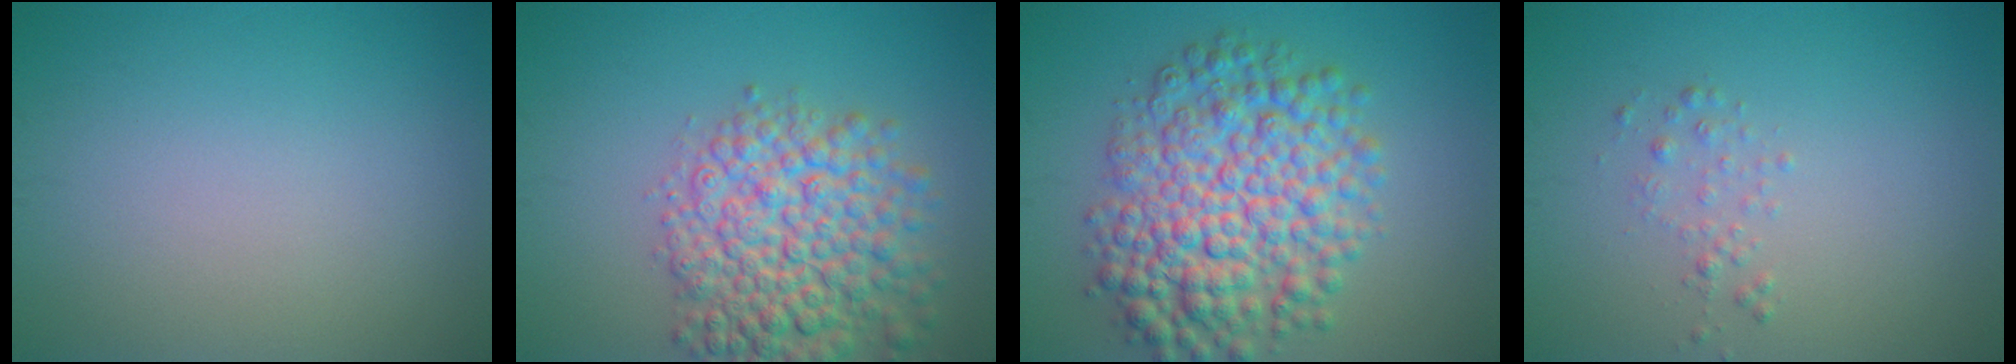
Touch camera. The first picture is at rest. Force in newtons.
{"total": 8.2, "press": 8.2, "slide": 0.3}
{"total": 9.1, "press": 9.1, "slide": 0.2}
{"total": 1.1, "press": 1.1, "slide": 0.1}